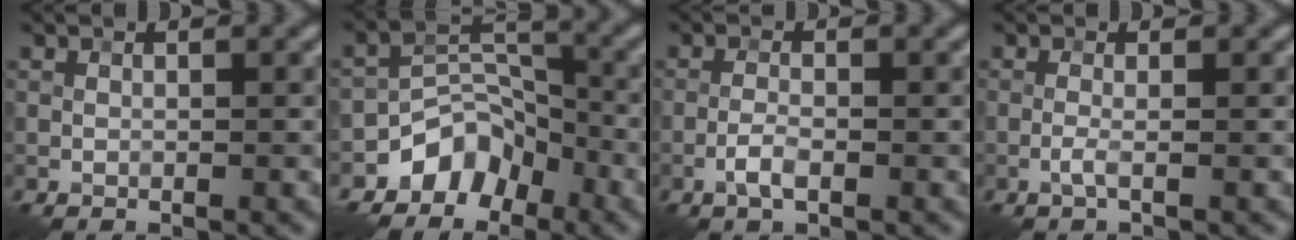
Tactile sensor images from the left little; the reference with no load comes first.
{"total": 5.4, "force": [-3.6, 3.6, 1.9], "torque": [-0.014, 0.002, -0.068]}
{"total": 1.8, "force": [-0.8, 0.6, 1.5], "torque": [-0.031, 0.002, -0.021]}
{"total": 1.2, "force": [-0.4, 0.2, 1.1], "torque": [-0.021, 0.001, -0.013]}